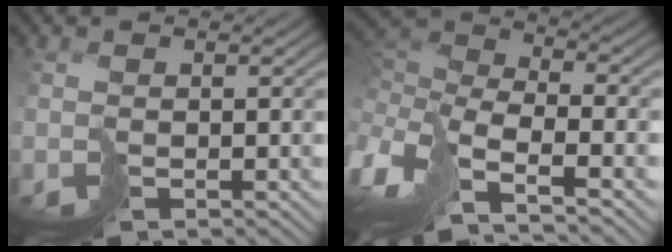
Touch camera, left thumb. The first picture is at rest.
{"total": 8.9, "force": [-2.9, 3.5, 7.6], "torque": [-0.209, 0.003, -0.058]}